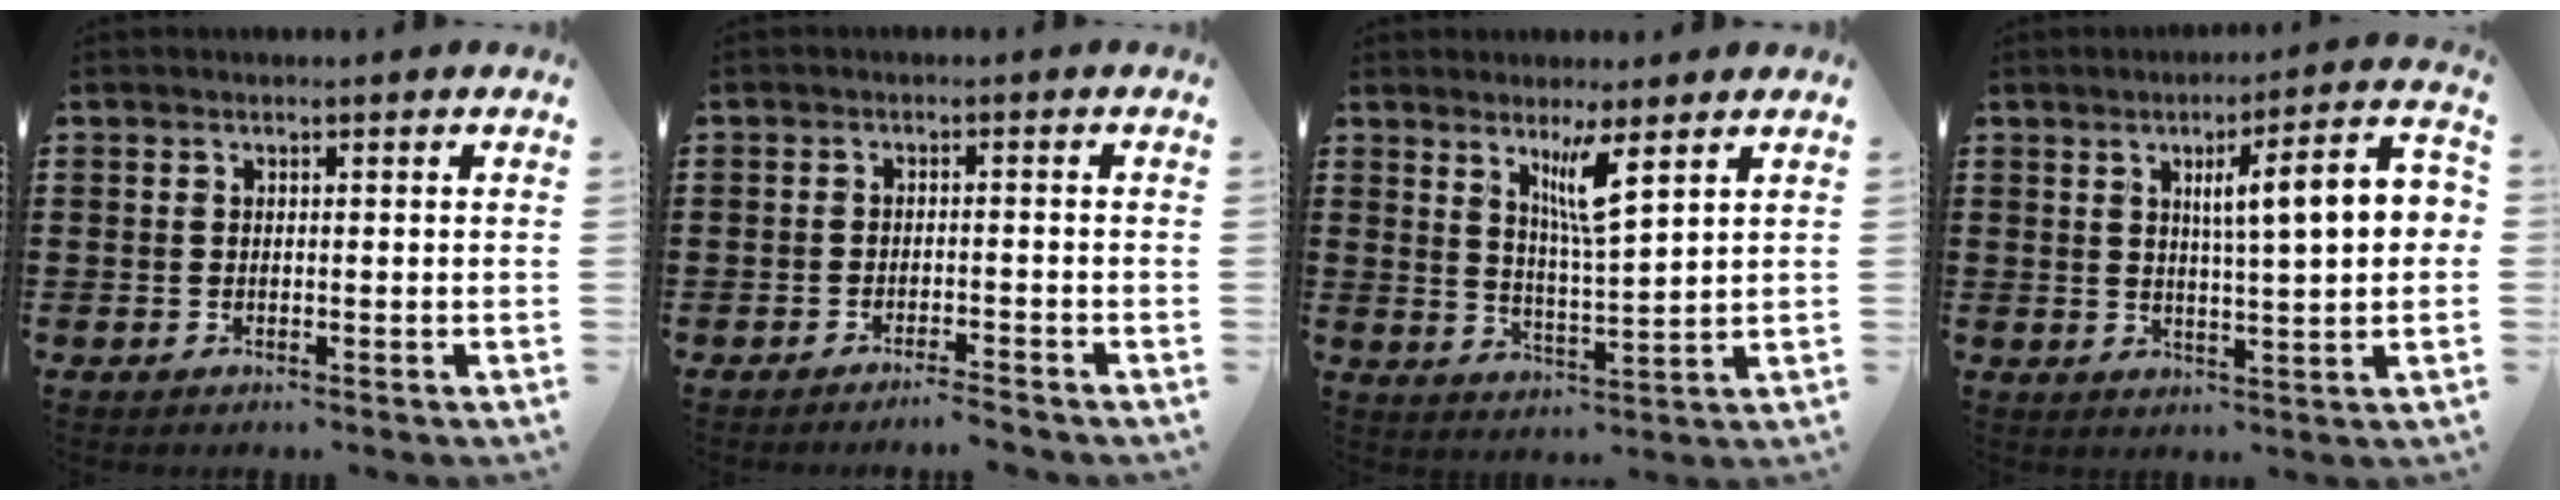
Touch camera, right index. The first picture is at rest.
{"total": 2.1, "force": [-2.0, -0.4, 0.7], "torque": [-0.014, -0.002, -0.038]}
{"total": 5.9, "force": [3.5, 0.5, 4.7], "torque": [-0.088, -0.005, 0.055]}
{"total": 9.1, "force": [2.2, 1.2, 8.8], "torque": [-0.150, 0.000, 0.028]}